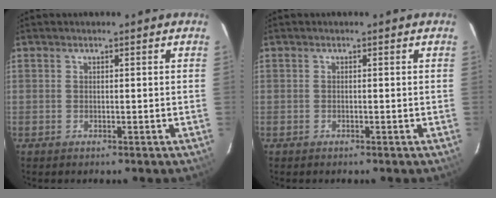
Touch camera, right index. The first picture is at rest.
{"total": 0.0}